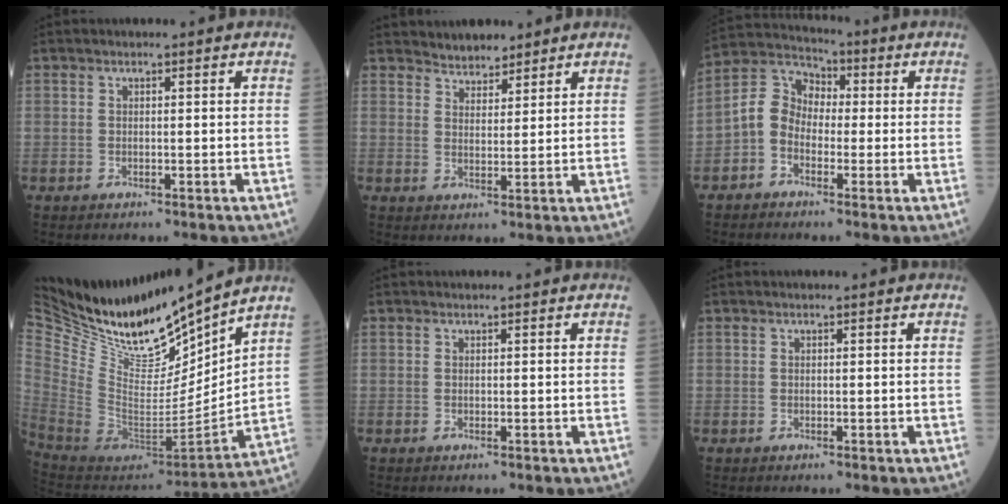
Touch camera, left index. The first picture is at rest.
{"total": 3.8, "force": [3.5, 1.4, 0.3], "torque": [-0.008, 0.015, 0.059]}
{"total": 6.6, "force": [-1.8, 5.3, 3.5], "torque": [-0.081, 0.029, -0.049]}
{"total": 17.3, "force": [16.1, 2.0, 6.1], "torque": [-0.134, -0.054, 0.309]}
{"total": 0.0}
{"total": 0.0}